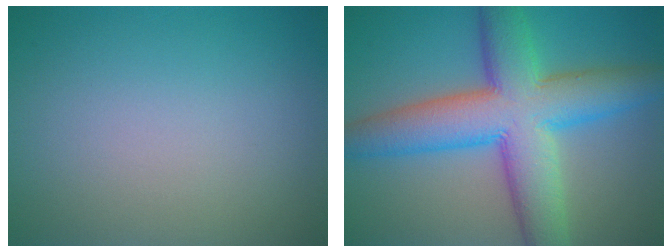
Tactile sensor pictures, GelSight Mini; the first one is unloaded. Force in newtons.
{"total": 10.8, "press": 10.8, "slide": 0.3}